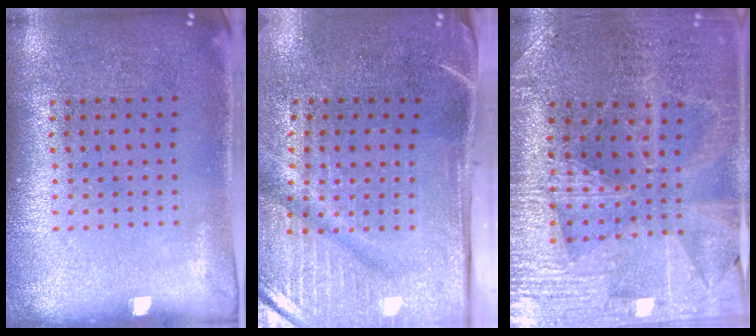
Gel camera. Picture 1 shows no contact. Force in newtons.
{"total": 4.8, "press": 3.9, "slide": 2.8}
{"total": 3.2, "press": 3.1, "slide": 0.5}